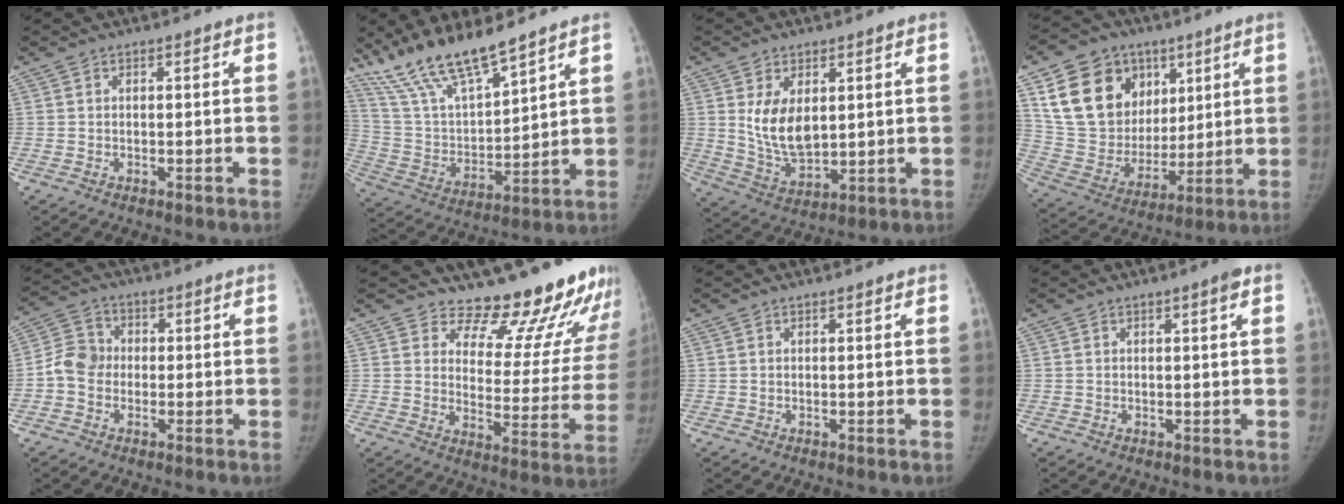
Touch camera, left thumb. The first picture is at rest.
{"total": 16.1, "force": [12.9, 3.8, 8.9], "torque": [-0.147, -0.065, 0.254]}
{"total": 10.0, "force": [2.5, 6.0, 7.6], "torque": [-0.118, -0.025, 0.062]}
{"total": 21.6, "force": [9.1, 16.6, 10.3], "torque": [-0.160, -0.012, 0.178]}
{"total": 6.7, "force": [-1.1, 5.7, 3.3], "torque": [-0.049, 0.022, -0.035]}
{"total": 18.1, "force": [16.6, 6.2, 3.6], "torque": [0.020, -0.156, 0.196]}
{"total": 0.0}
{"total": 1.4, "force": [0.5, 0.2, 1.3], "torque": [-0.021, 0.003, 0.006]}